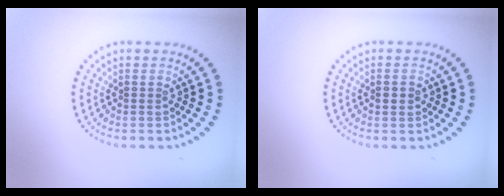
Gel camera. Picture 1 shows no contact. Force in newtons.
{"total": 1.2, "press": 1.2, "slide": 0.0}